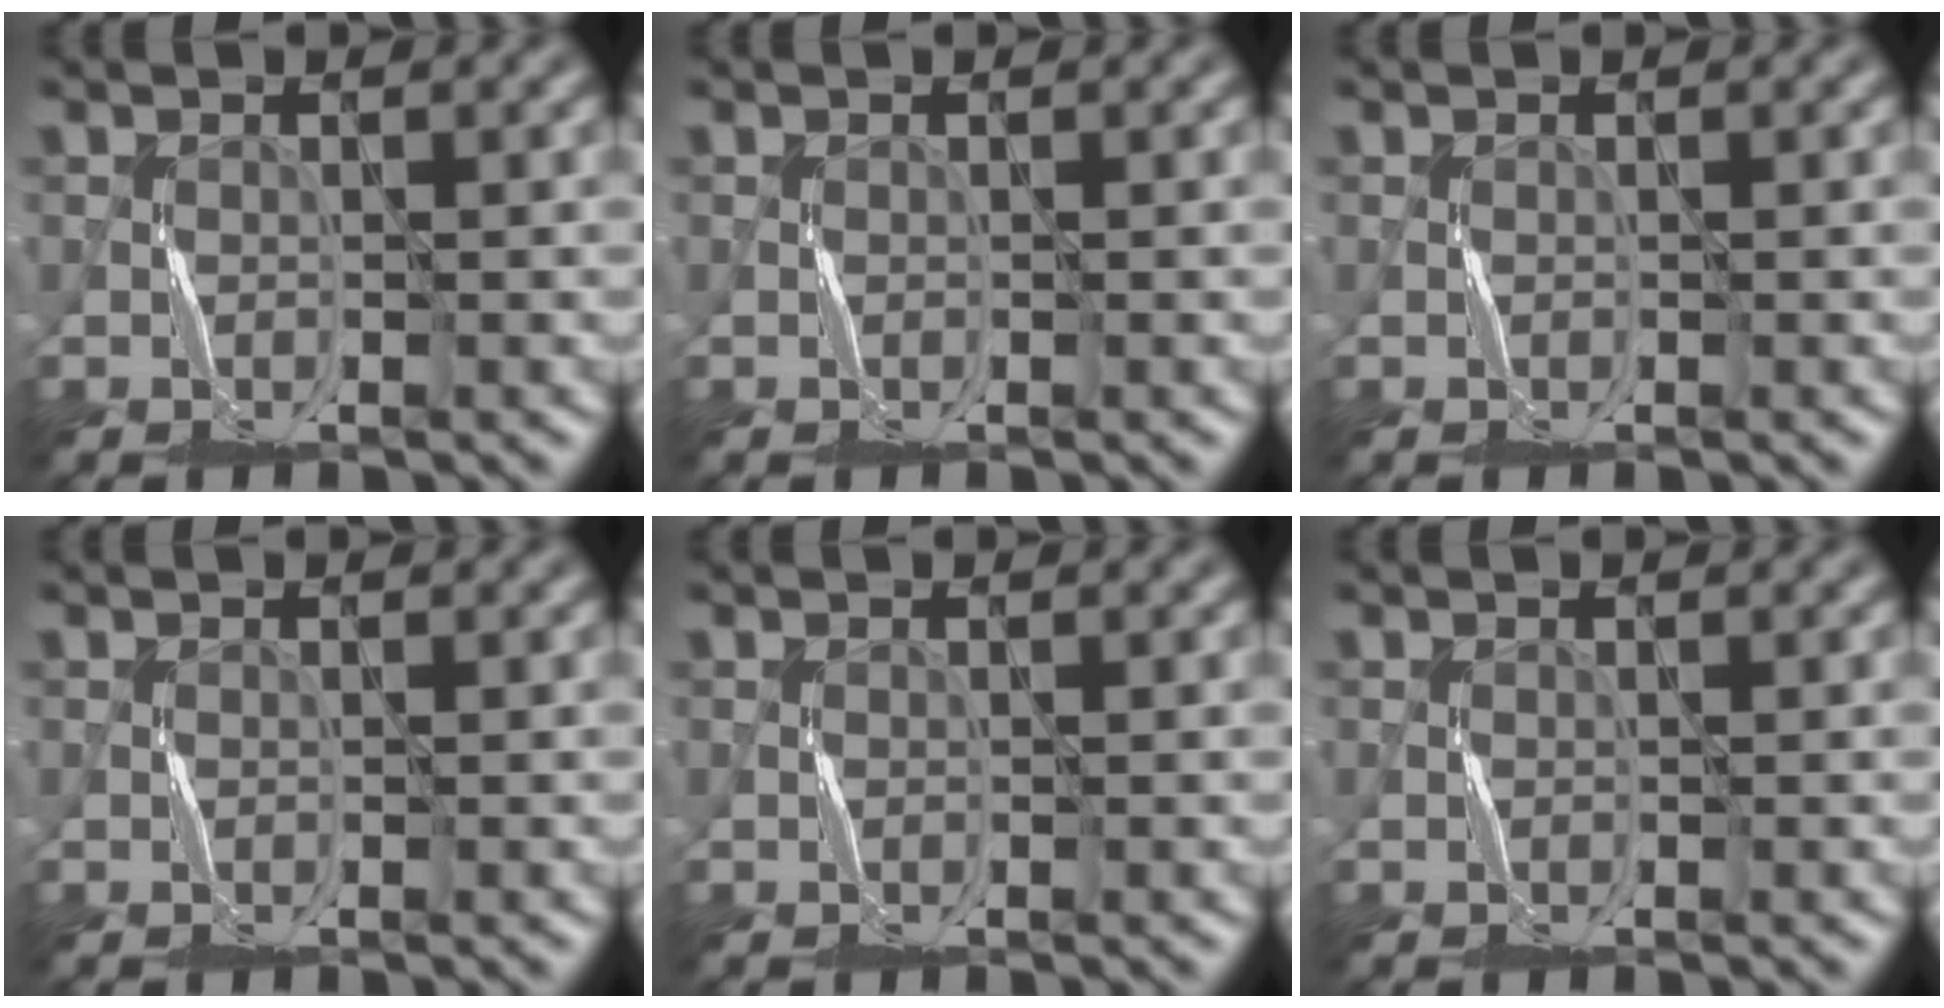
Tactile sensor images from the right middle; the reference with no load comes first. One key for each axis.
{"total": 0.0}
{"total": 0.0}
{"total": 0.0}
{"total": 0.0}
{"total": 0.0}